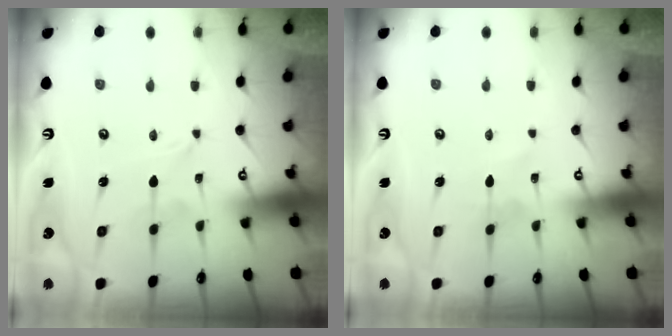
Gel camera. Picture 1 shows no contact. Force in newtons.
{"total": 1.4, "press": 1.4, "slide": 0.1}